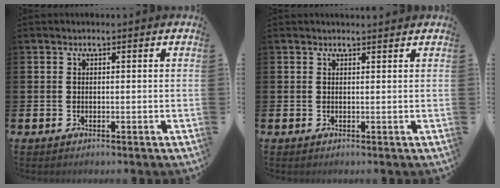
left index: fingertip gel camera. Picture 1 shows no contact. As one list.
[{"total": 0.8, "force": [0.8, 0.0, 0.2], "torque": [0.008, -0.005, 0.012]}]